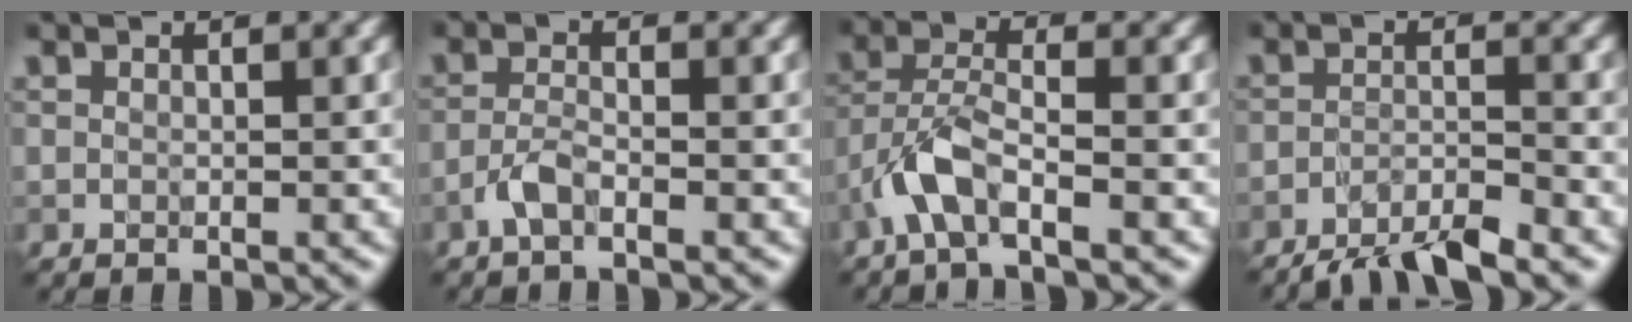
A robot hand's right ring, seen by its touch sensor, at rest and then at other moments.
{"total": 1.9, "force": [-1.2, 0.5, 1.4], "torque": [-0.031, 0.004, -0.030]}
{"total": 4.1, "force": [-2.4, 1.3, 3.1], "torque": [-0.065, 0.008, -0.055]}
{"total": 5.0, "force": [-4.1, 0.8, 2.7], "torque": [-0.041, -0.002, -0.078]}